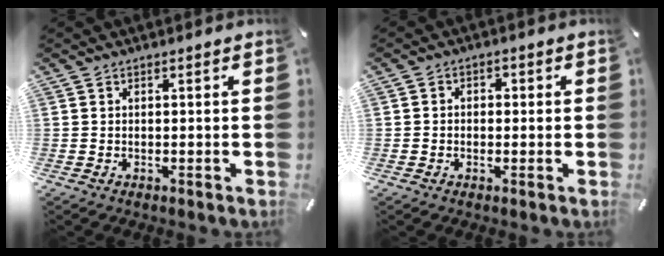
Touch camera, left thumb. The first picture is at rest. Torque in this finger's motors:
{"motor_torque": [-0.03, -0.01, -0.09, -0.05, 0.01]}